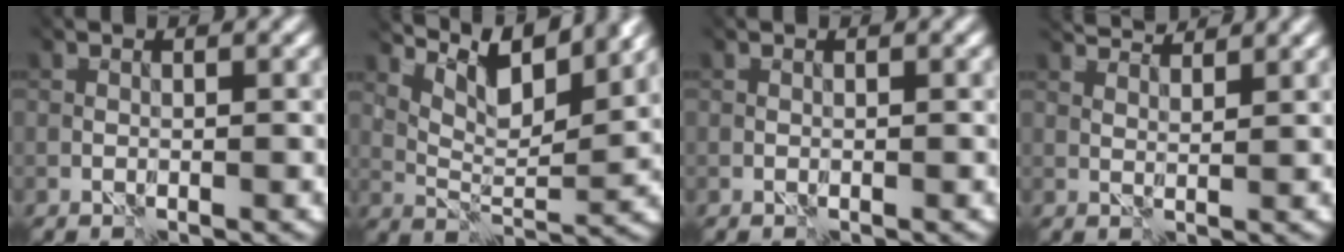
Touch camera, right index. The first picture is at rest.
{"total": 7.4, "force": [5.7, 1.4, 4.5], "torque": [-0.085, 0.002, 0.122]}
{"total": 0.0}
{"total": 4.9, "force": [4.6, 0.2, 1.4], "torque": [-0.035, 0.002, 0.085]}